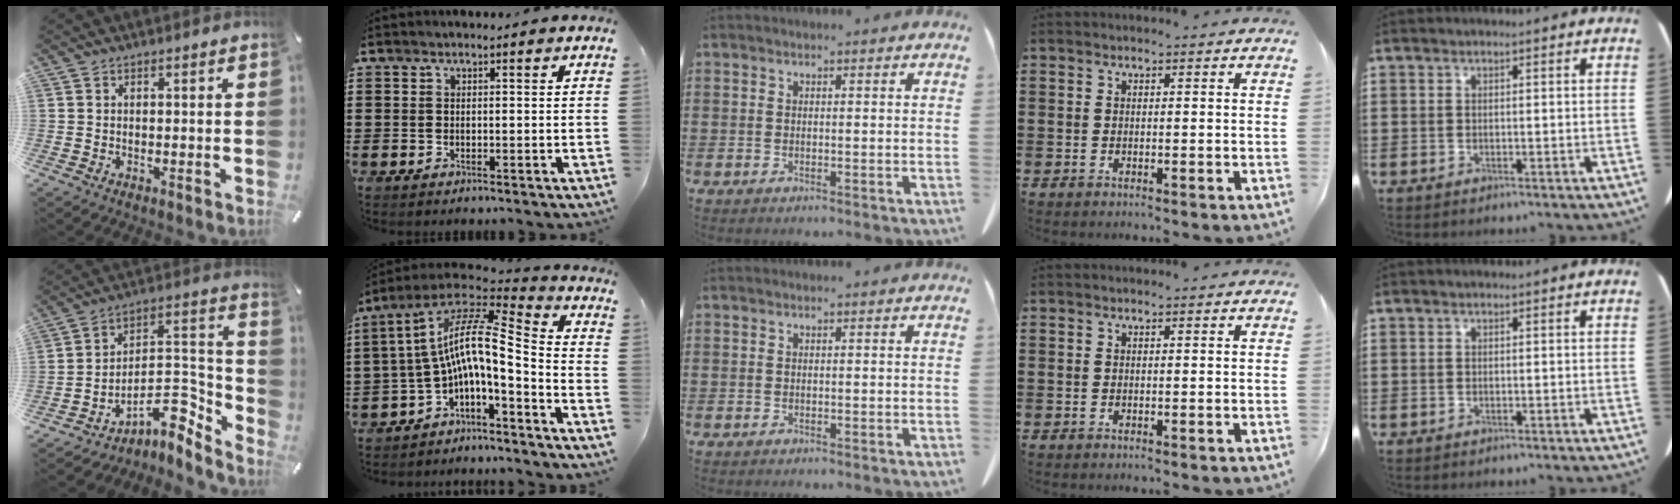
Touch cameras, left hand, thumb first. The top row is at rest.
{"thumb": {"total": 11.8, "force": [-6.3, 6.8, 7.2], "torque": [-0.079, 0.007, -0.106]}, "index": {"total": 10.5, "force": [-2.0, 2.5, 10.0], "torque": [-0.207, -0.018, -0.057]}}